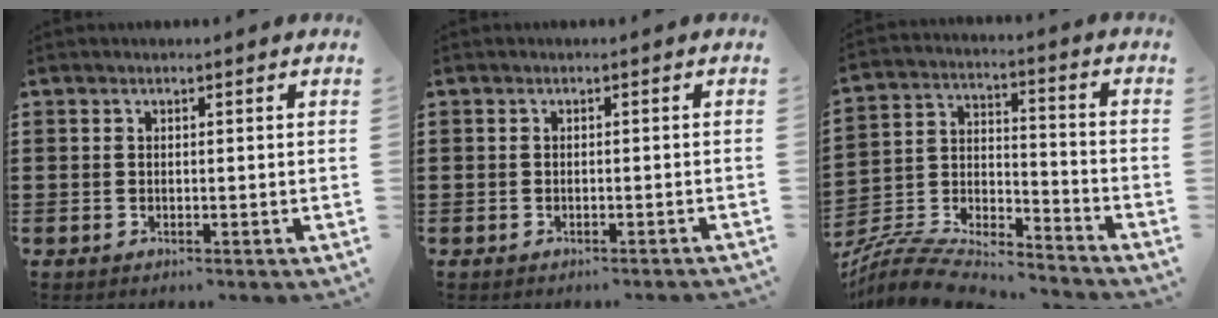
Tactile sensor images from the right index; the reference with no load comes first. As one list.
[{"total": 0.9, "force": [-0.9, 0.1, -0.1], "torque": [0.002, 0.001, -0.019]}, {"total": 7.5, "force": [-7.1, 1.7, 1.5], "torque": [-0.047, 0.001, -0.146]}]